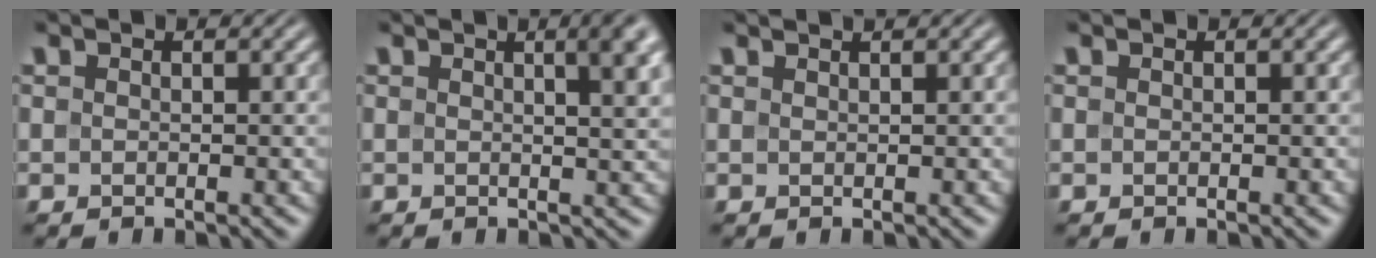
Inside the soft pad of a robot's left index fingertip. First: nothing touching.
{"total": 4.9, "force": [1.6, 1.7, 4.3], "torque": [-0.026, 0.020, 0.005]}
{"total": 0.8, "force": [0.7, 0.0, 0.4], "torque": [-0.008, 0.000, 0.005]}
{"total": 0.0}